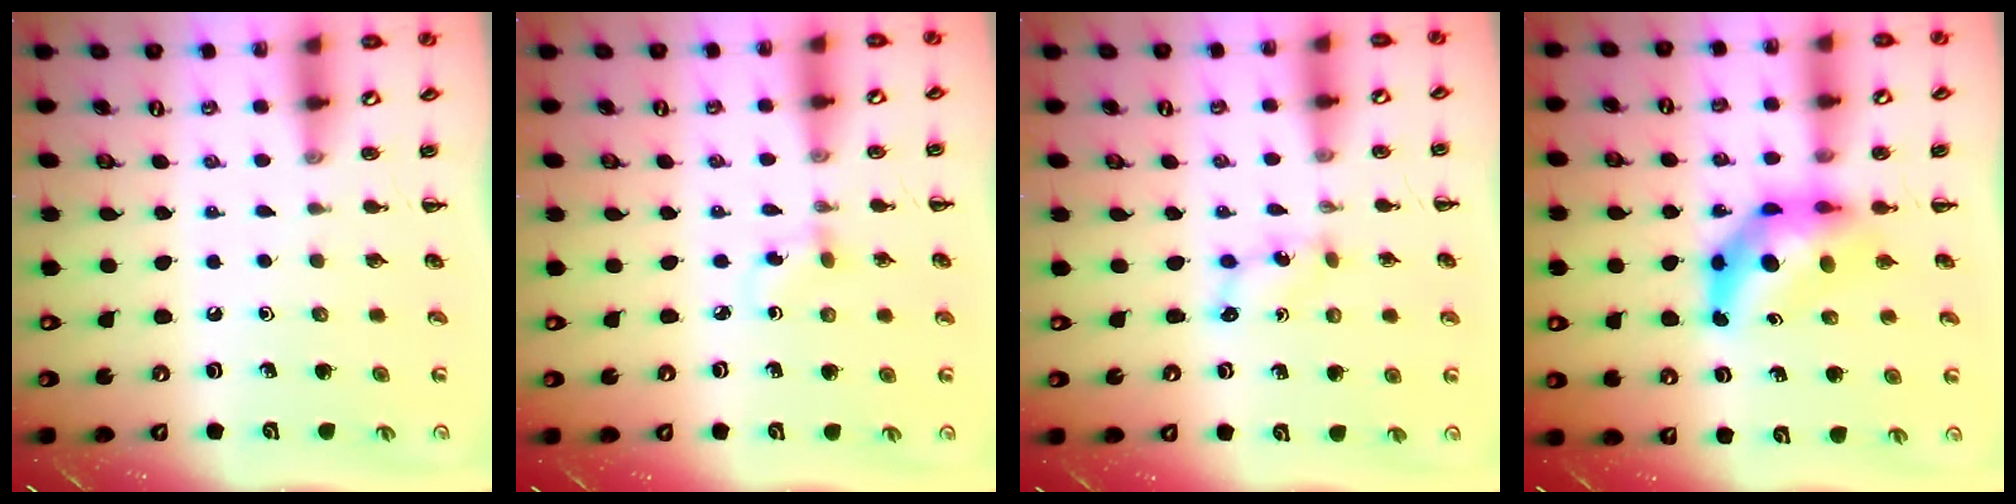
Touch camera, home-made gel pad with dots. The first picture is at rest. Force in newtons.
{"total": 1.7, "press": 1.5, "slide": 0.8}
{"total": 2.5, "press": 2.4, "slide": 0.7}
{"total": 7.6, "press": 7.2, "slide": 2.3}